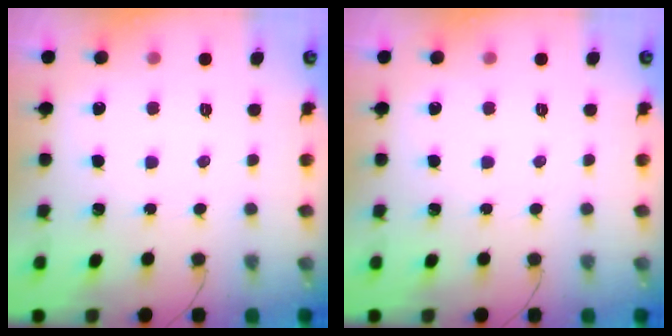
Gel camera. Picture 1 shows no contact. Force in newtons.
{"total": 0.0}